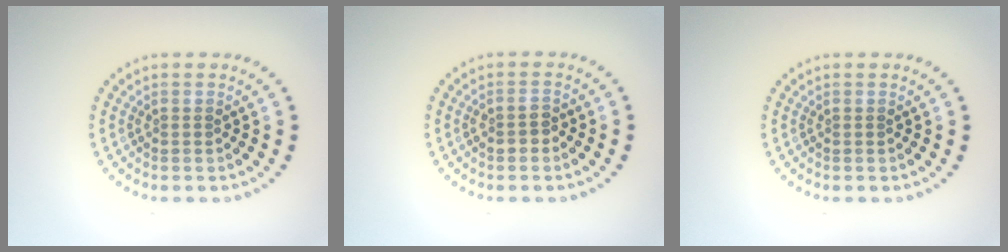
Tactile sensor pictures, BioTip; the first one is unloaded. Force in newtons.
{"total": 1.3, "press": 1.3, "slide": 0.3}
{"total": 0.0}